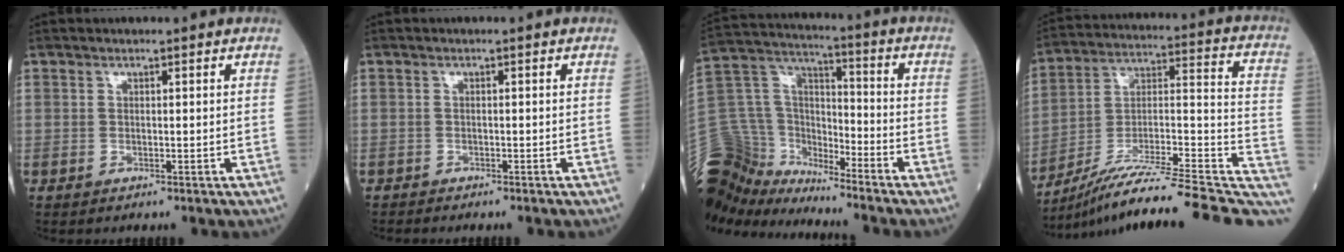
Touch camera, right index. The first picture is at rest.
{"total": 1.0, "force": [-1.0, 0.0, -0.2], "torque": [-0.004, -0.003, -0.021]}
{"total": 18.4, "force": [-17.1, 4.6, 5.0], "torque": [-0.128, 0.039, -0.315]}
{"total": 25.0, "force": [-20.2, 1.6, 14.7], "torque": [-0.183, 0.018, -0.318]}